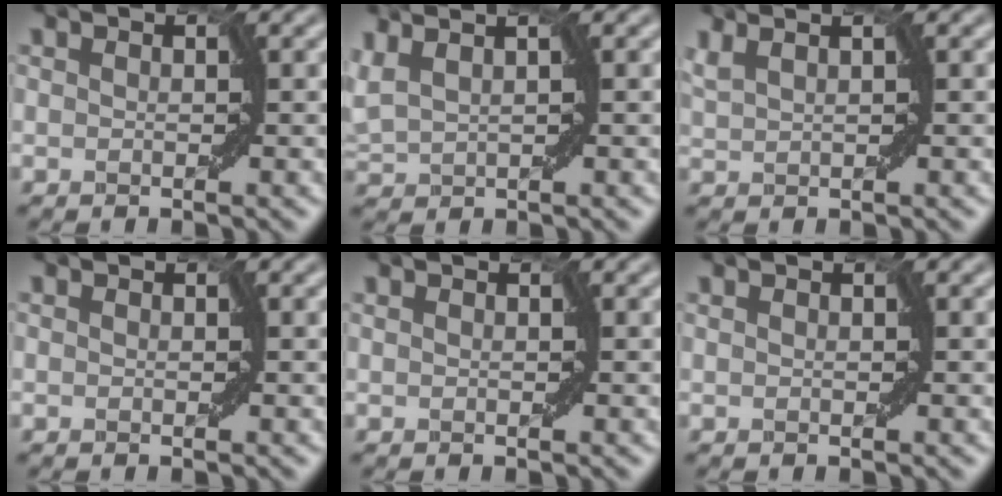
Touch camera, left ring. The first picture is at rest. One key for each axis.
{"total": 3.9, "fx": 2.3, "fy": 1.6, "fz": 2.8, "tx": -0.065, "ty": 0.027, "tz": 0.036}
{"total": 2.4, "fx": 1.7, "fy": 0.7, "fz": 1.4, "tx": -0.026, "ty": 0.008, "tz": 0.025}
{"total": 0.0}
{"total": 0.0}
{"total": 0.0}